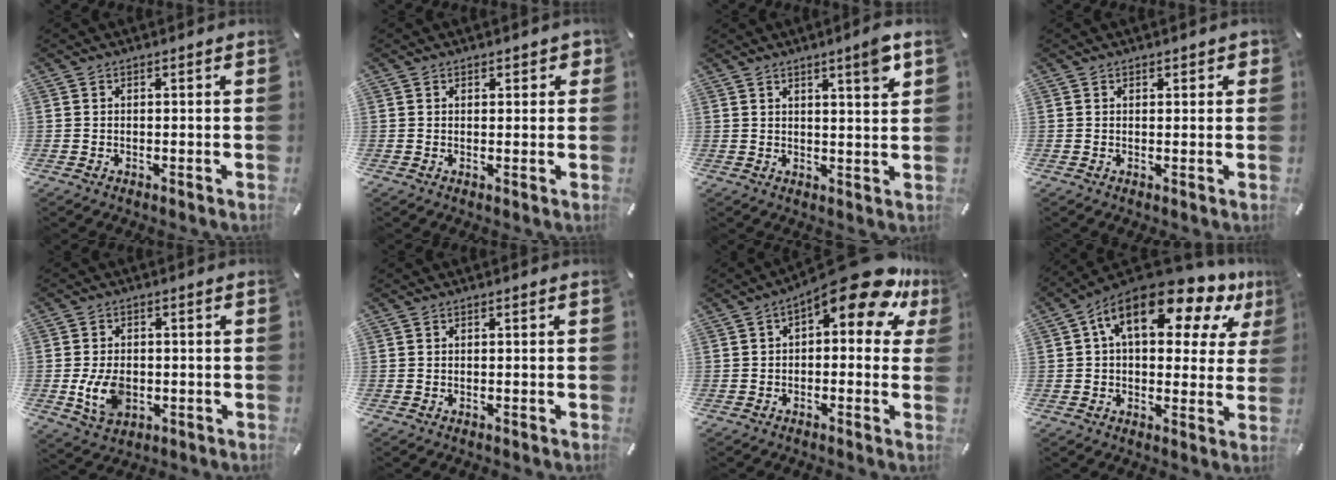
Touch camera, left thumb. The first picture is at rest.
{"total": 1.5, "force": [0.7, 1.0, 0.7], "torque": [-0.007, 0.001, 0.010]}
{"total": 5.8, "force": [3.5, 0.5, 4.6], "torque": [-0.072, -0.017, 0.054]}
{"total": 1.1, "force": [0.6, 0.8, 0.4], "torque": [0.000, 0.001, 0.007]}
{"total": 8.0, "force": [-1.3, 5.7, 5.4], "torque": [-0.107, -0.004, -0.023]}
{"total": 0.0}
{"total": 14.6, "force": [7.9, 4.8, 11.3], "torque": [-0.166, -0.056, 0.129]}
{"total": 18.2, "force": [9.1, 8.7, 13.2], "torque": [-0.217, -0.040, 0.148]}